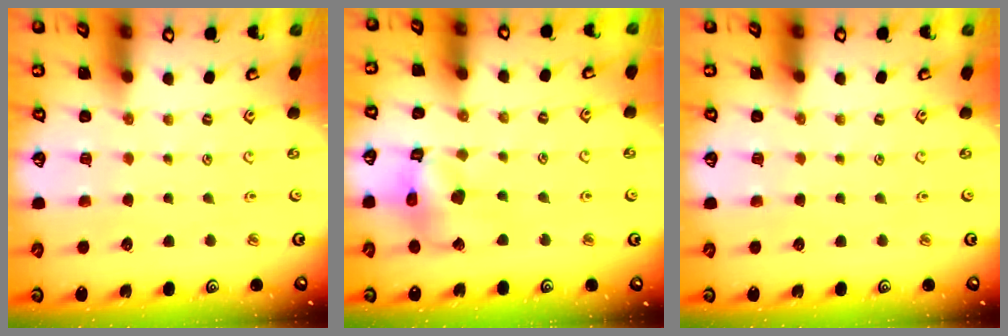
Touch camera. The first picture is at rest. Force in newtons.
{"total": 15.2, "press": 15.0, "slide": 2.1}
{"total": 0.0}